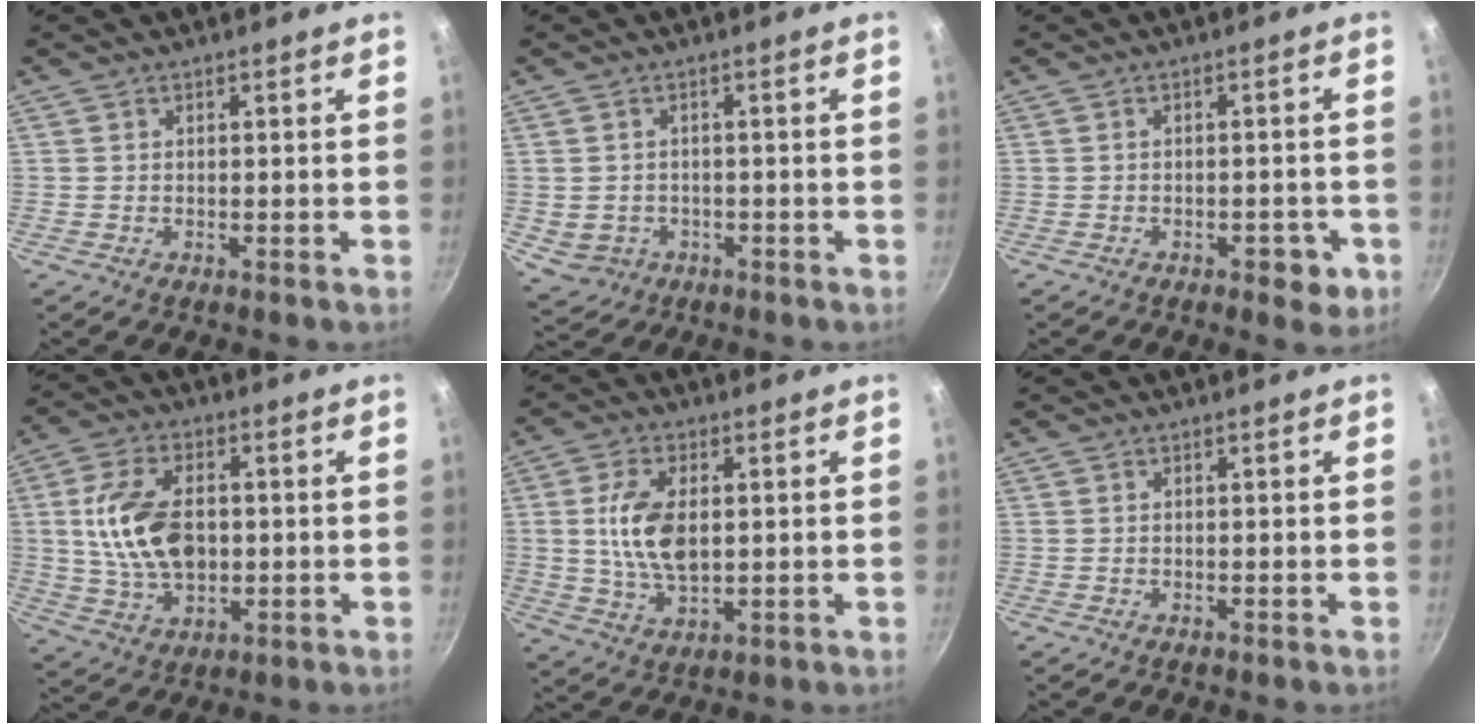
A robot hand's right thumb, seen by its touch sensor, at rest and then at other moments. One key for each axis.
{"total": 4.7, "fx": -1.3, "fy": 4.3, "fz": 1.5, "tx": -0.020, "ty": 0.008, "tz": -0.010}
{"total": 4.3, "fx": -2.1, "fy": 2.2, "fz": 3.1, "tx": -0.021, "ty": 0.012, "tz": -0.024}
{"total": 14.5, "fx": 0.9, "fy": 8.8, "fz": 11.4, "tx": -0.203, "ty": 0.003, "tz": 0.021}
{"total": 10.8, "fx": 1.2, "fy": 5.8, "fz": 9.0, "tx": -0.172, "ty": -0.008, "tz": 0.028}
{"total": 0.0}